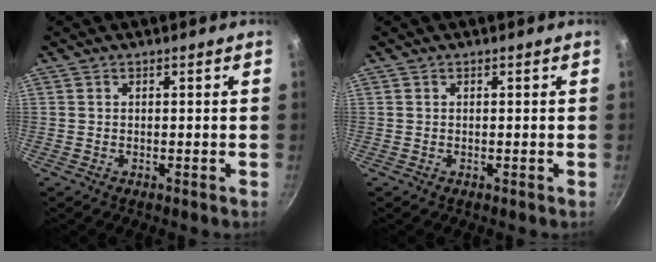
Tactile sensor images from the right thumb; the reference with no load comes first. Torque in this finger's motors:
{"motor_torque": [0.01, 0.01, 0.00, 0.00, 0.00]}